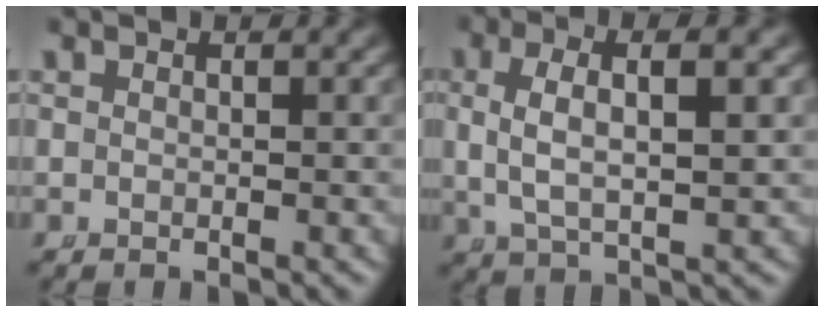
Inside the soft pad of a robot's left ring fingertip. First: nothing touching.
{"total": 4.9, "force": [1.1, 1.9, 4.4], "torque": [-0.095, -0.001, 0.030]}